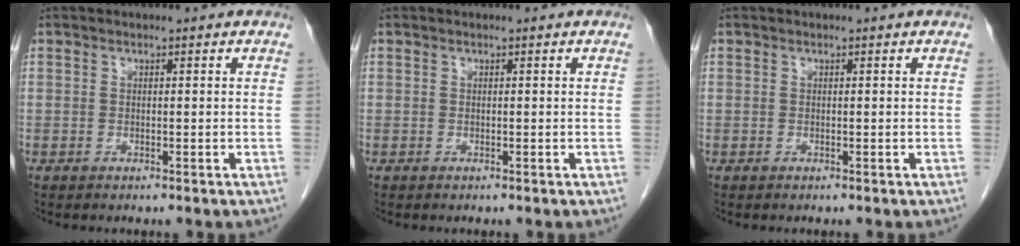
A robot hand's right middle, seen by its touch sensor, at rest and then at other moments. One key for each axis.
{"total": 0.0}
{"total": 0.0}